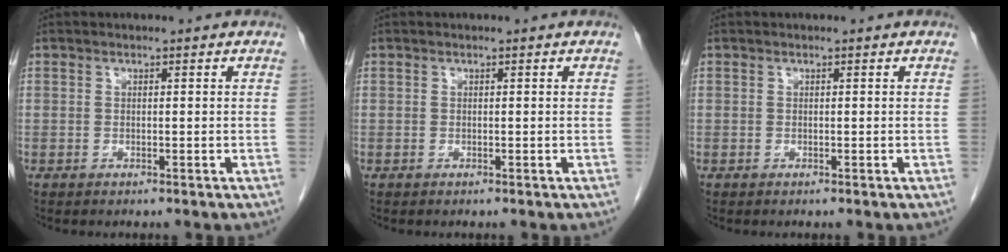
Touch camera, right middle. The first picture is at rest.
{"total": 0.0}
{"total": 0.0}